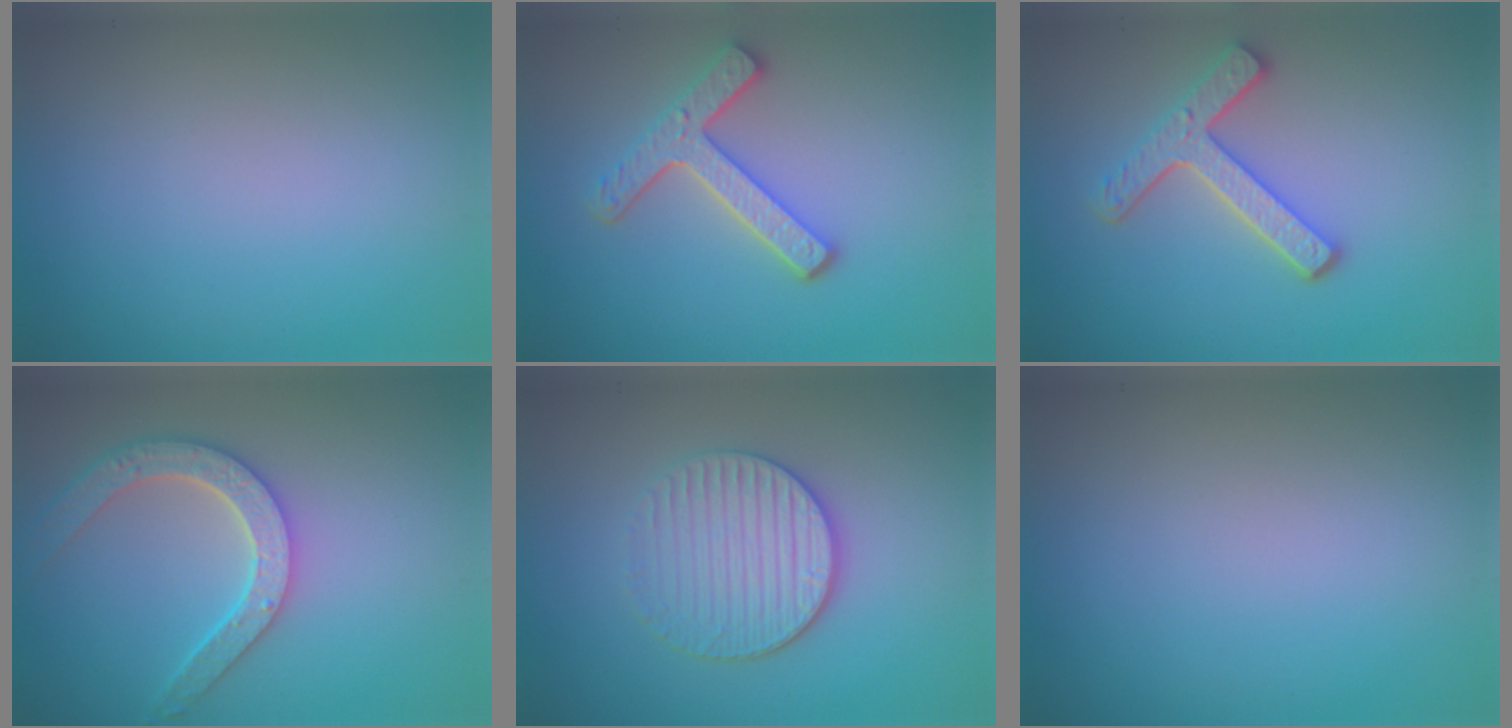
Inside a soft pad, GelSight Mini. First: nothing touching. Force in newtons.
{"total": 3.7, "press": 3.0, "slide": 2.1}
{"total": 3.7, "press": 3.0, "slide": 2.1}
{"total": 4.7, "press": 4.0, "slide": 2.6}
{"total": 4.0, "press": 3.4, "slide": 2.0}
{"total": 0.0}